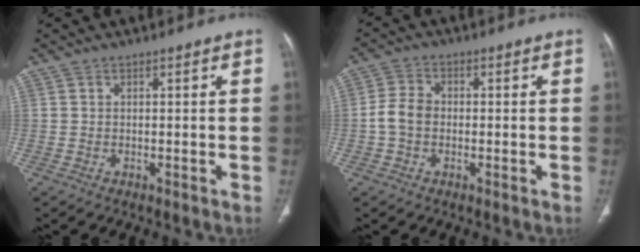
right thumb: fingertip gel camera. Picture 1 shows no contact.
{"total": 4.8, "force": [-0.7, 3.6, 3.0], "torque": [-0.057, 0.015, -0.019]}